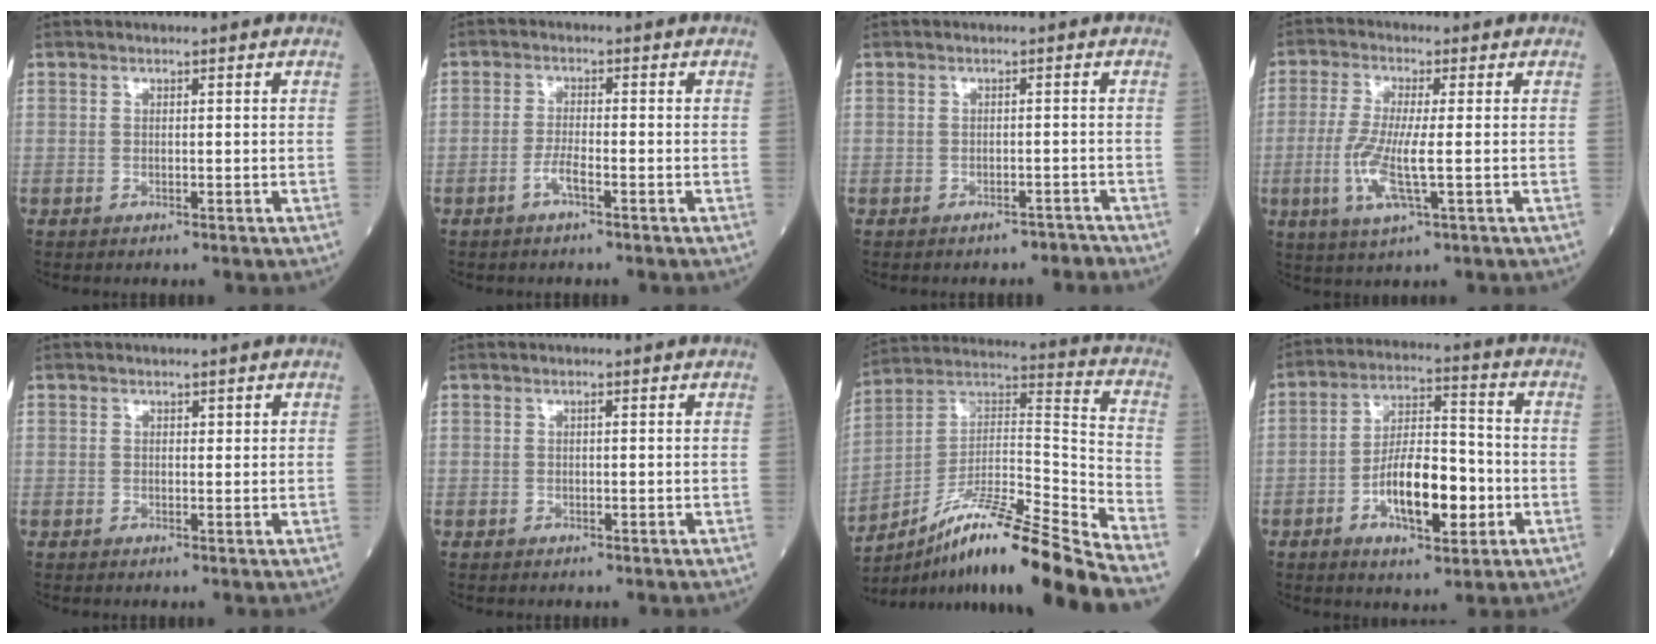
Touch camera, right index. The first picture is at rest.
{"total": 2.6, "force": [-1.4, 0.1, 2.1], "torque": [-0.045, -0.001, -0.031]}
{"total": 1.8, "force": [-1.7, 0.4, 0.1], "torque": [0.002, 0.000, -0.022]}
{"total": 7.8, "force": [-1.5, 0.8, 7.6], "torque": [-0.170, -0.016, -0.034]}
{"total": 0.6, "force": [0.4, 0.4, 0.3], "torque": [0.001, 0.001, 0.004]}
{"total": 0.0}
{"total": 21.2, "force": [-16.6, -1.5, 13.2], "torque": [-0.216, 0.005, -0.294]}
{"total": 11.5, "force": [-3.6, 4.0, 10.1], "torque": [-0.181, 0.012, -0.062]}